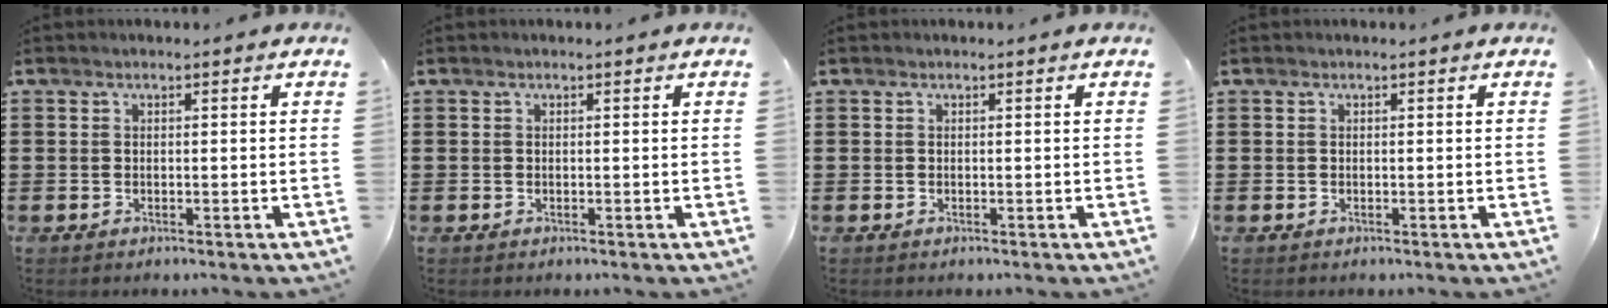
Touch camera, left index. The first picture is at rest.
{"total": 0.0}
{"total": 0.0}
{"total": 0.0}